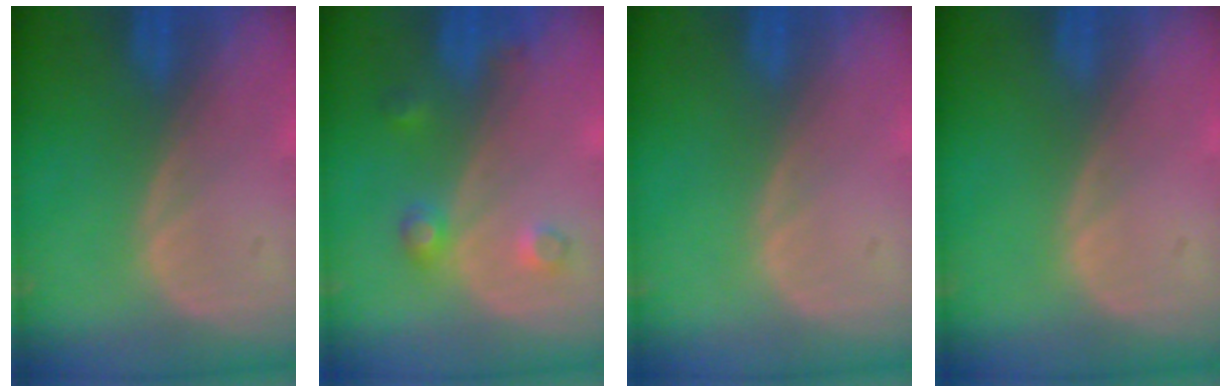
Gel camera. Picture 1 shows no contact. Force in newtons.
{"total": 3.5, "press": 3.4, "slide": 1.0}
{"total": 0.0}
{"total": 0.0}